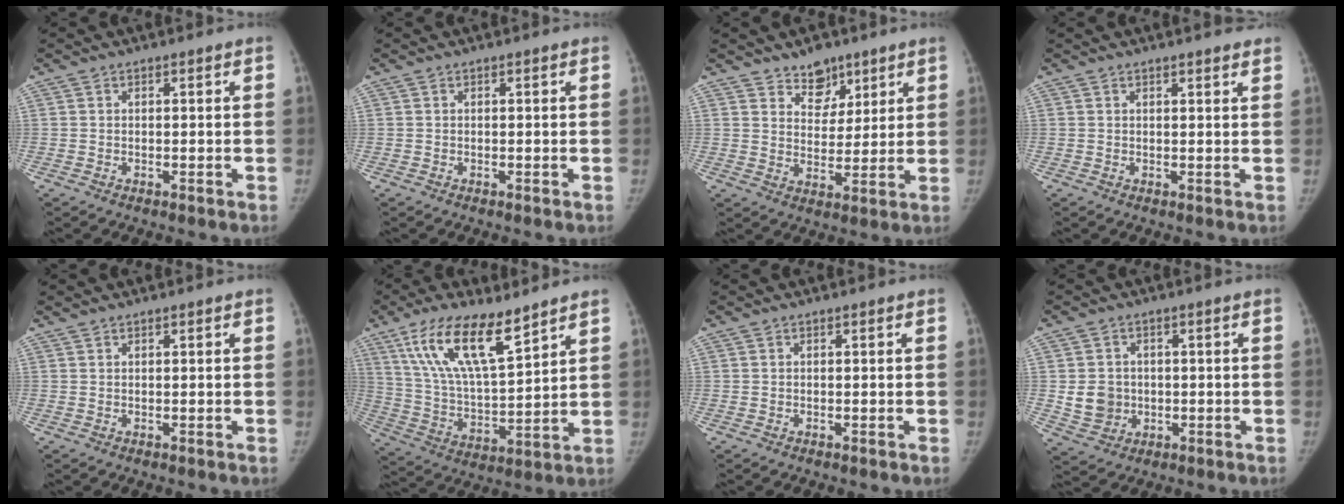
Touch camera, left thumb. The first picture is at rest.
{"total": 0.0}
{"total": 7.0, "force": [5.1, 4.3, 2.1], "torque": [0.001, -0.035, 0.087]}
{"total": 3.3, "force": [2.8, 0.5, 1.6], "torque": [-0.012, -0.005, 0.032]}
{"total": 0.8, "force": [0.8, 0.3, 0.2], "torque": [-0.009, 0.006, 0.017]}
{"total": 16.6, "force": [10.4, 5.3, 11.8], "torque": [-0.201, -0.047, 0.205]}
{"total": 0.0}
{"total": 6.1, "force": [0.0, 5.5, 2.6], "torque": [-0.023, -0.001, 0.010]}